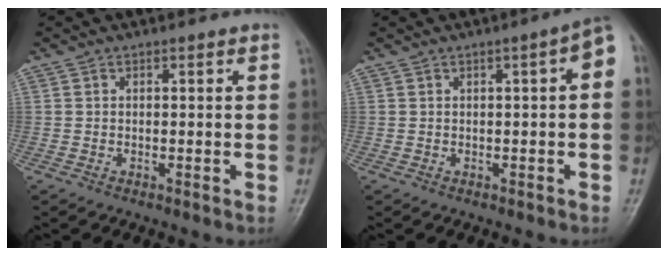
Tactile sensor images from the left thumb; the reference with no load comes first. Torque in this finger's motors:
{"motor_torque": [-0.15, 0.30, 0.24, 0.26, 0.08]}